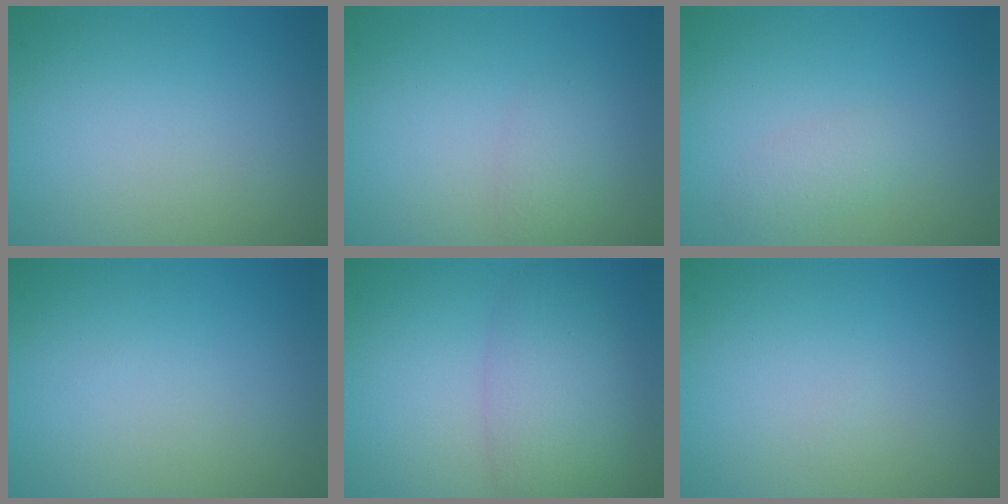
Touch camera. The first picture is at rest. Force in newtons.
{"total": 1.4, "press": 1.4, "slide": 0.0}
{"total": 1.3, "press": 1.3, "slide": 0.0}
{"total": 0.0}
{"total": 4.8, "press": 4.8, "slide": 0.2}
{"total": 0.0}